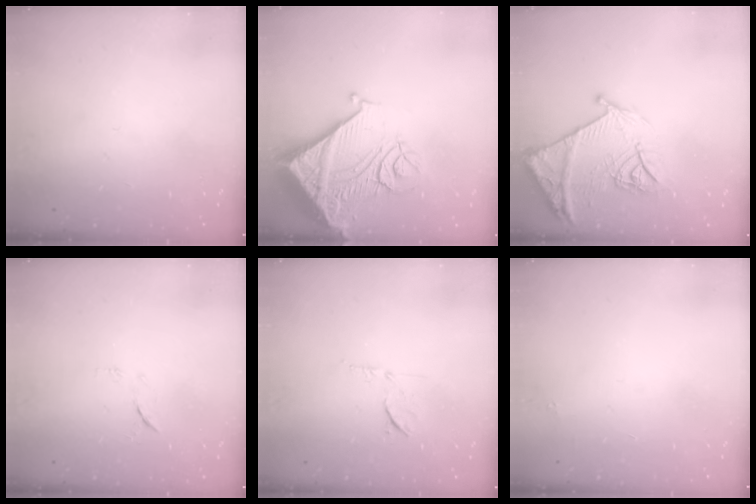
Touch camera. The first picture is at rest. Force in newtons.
{"total": 20.9, "press": 20.7, "slide": 2.6}
{"total": 15.9, "press": 15.8, "slide": 1.6}
{"total": 6.4, "press": 6.4, "slide": 0.6}
{"total": 6.6, "press": 6.5, "slide": 0.9}
{"total": 1.8, "press": 1.7, "slide": 0.1}